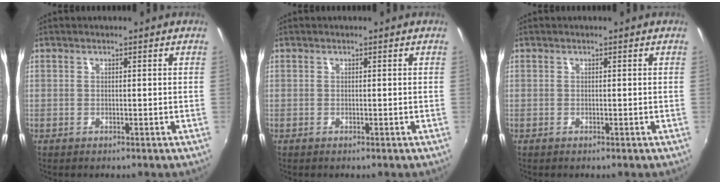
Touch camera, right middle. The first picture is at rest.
{"total": 0.0}
{"total": 0.0}